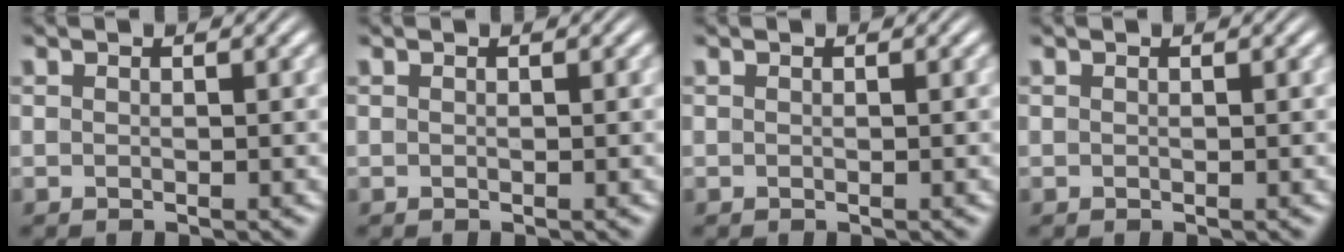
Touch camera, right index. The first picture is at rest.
{"total": 0.0}
{"total": 0.0}
{"total": 0.0}